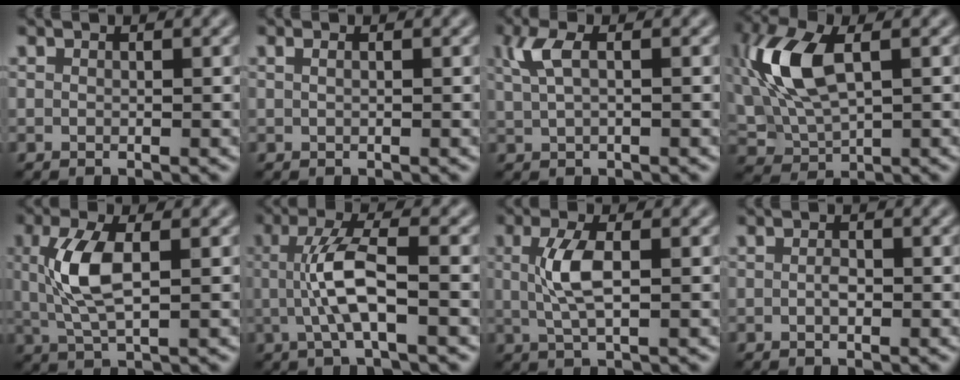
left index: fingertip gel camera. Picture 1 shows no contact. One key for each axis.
{"total": 0.6, "fx": 0.3, "fy": 0.2, "fz": 0.5, "tx": -0.012, "ty": 0.002, "tz": 0.004}
{"total": 2.8, "fx": 1.1, "fy": 1.0, "fz": 2.4, "tx": -0.056, "ty": 0.006, "tz": 0.022}
{"total": 8.4, "fx": 1.6, "fy": 4.3, "fz": 7.0, "tx": -0.165, "ty": 0.014, "tz": 0.026}
{"total": 5.2, "fx": 0.7, "fy": 2.0, "fz": 4.8, "tx": -0.107, "ty": 0.007, "tz": 0.013}
{"total": 5.1, "fx": -0.2, "fy": 1.1, "fz": 5.0, "tx": -0.107, "ty": 0.004, "tz": -0.007}
{"total": 3.8, "fx": 0.4, "fy": 1.1, "fz": 3.6, "tx": -0.081, "ty": 0.004, "tz": 0.006}
{"total": 0.9, "fx": -0.2, "fy": 0.3, "fz": 0.8, "tx": -0.017, "ty": 0.001, "tz": -0.004}